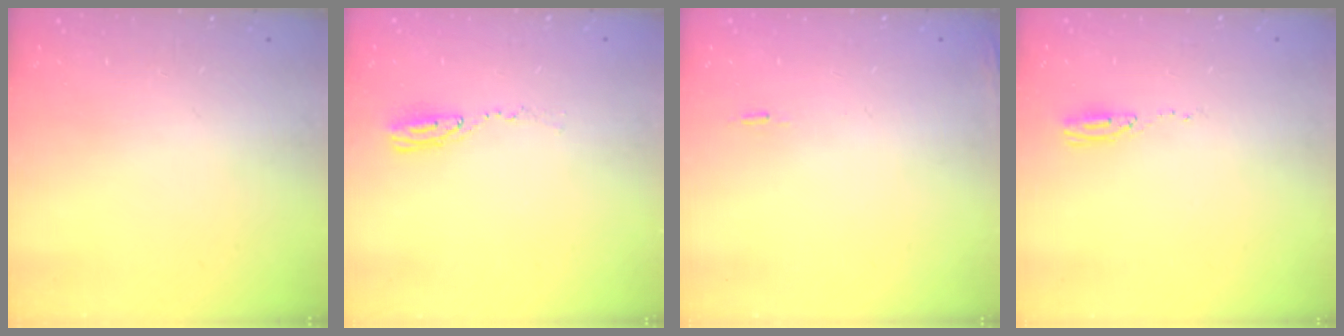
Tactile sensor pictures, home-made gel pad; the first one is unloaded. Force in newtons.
{"total": 4.8, "press": 4.7, "slide": 0.4}
{"total": 5.6, "press": 5.3, "slide": 1.8}
{"total": 3.9, "press": 3.7, "slide": 1.2}